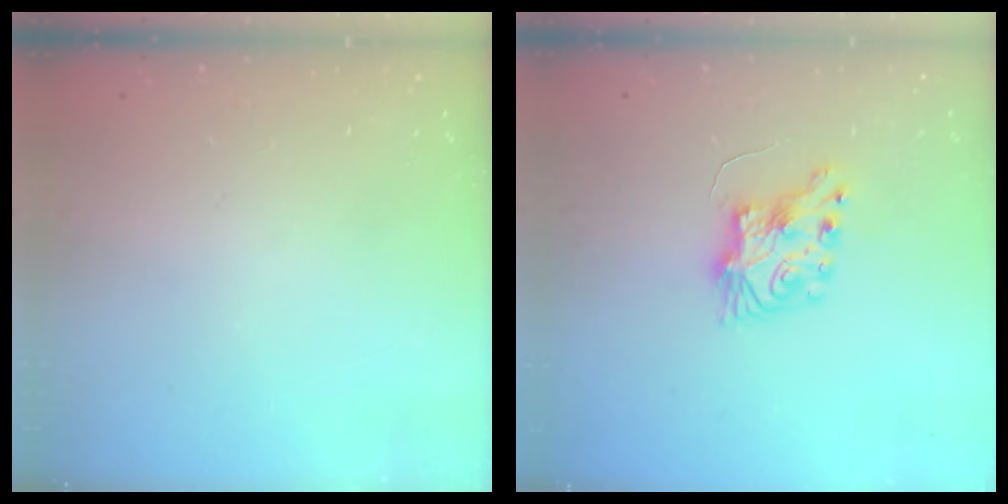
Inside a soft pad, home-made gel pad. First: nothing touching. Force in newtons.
{"total": 7.8, "press": 7.7, "slide": 0.4}